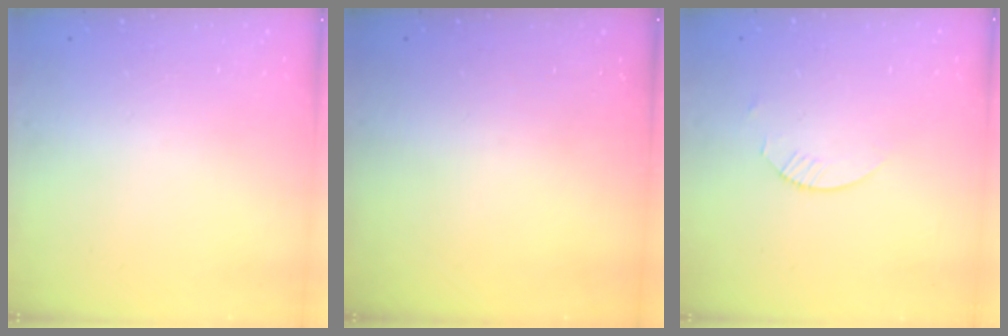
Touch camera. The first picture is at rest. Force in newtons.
{"total": 0.0}
{"total": 1.8, "press": 1.8, "slide": 0.2}